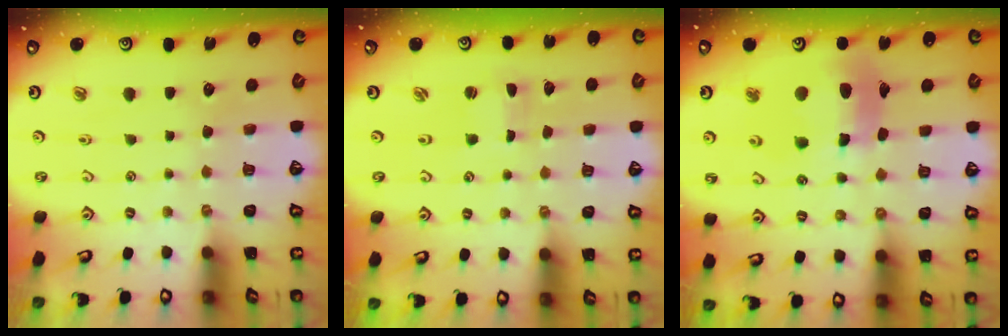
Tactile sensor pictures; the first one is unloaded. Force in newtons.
{"total": 1.1, "press": 1.1, "slide": 0.1}
{"total": 14.1, "press": 14.0, "slide": 1.8}